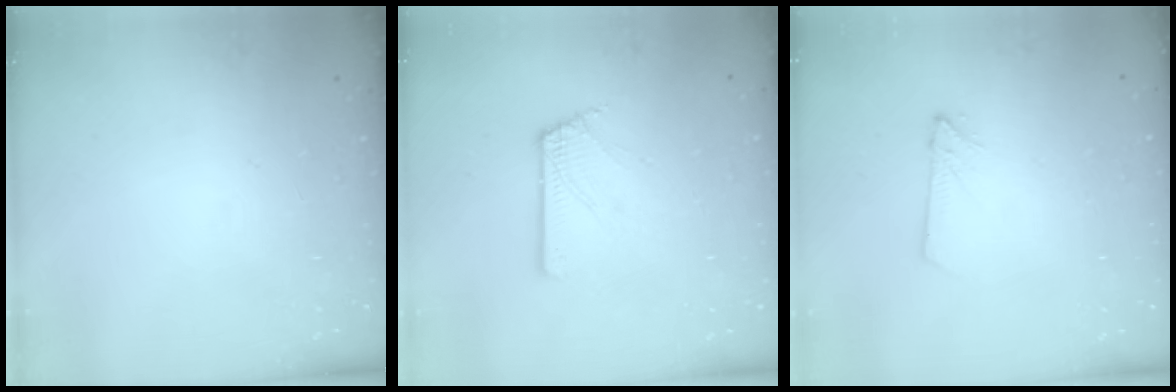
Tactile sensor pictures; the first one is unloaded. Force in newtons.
{"total": 2.6, "press": 2.6, "slide": 0.3}
{"total": 2.8, "press": 2.8, "slide": 0.3}